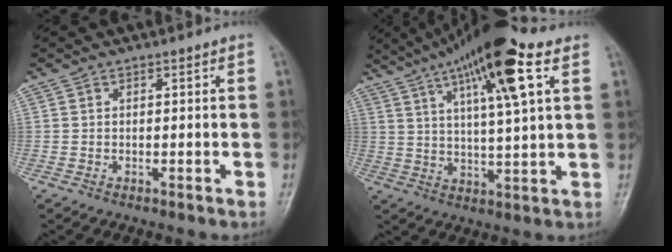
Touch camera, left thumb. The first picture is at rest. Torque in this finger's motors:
{"motor_torque": [0.68, 0.52, 1.64, -1.14, 0.33]}